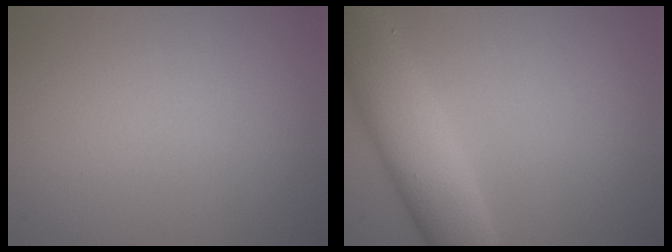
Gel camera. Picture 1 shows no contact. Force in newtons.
{"total": 6.9, "press": 6.9, "slide": 0.1}